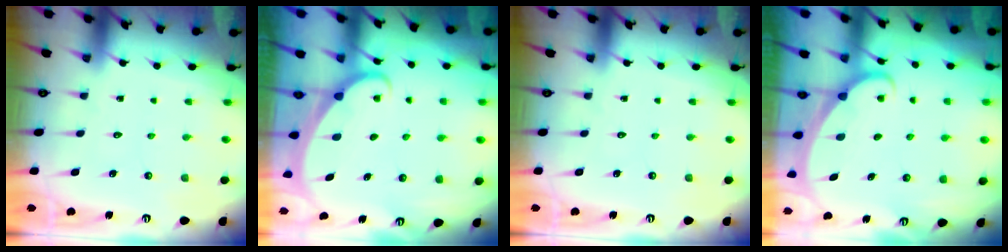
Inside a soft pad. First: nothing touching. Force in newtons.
{"total": 1.6, "press": 1.6, "slide": 0.1}
{"total": 0.0}
{"total": 1.9, "press": 1.9, "slide": 0.1}